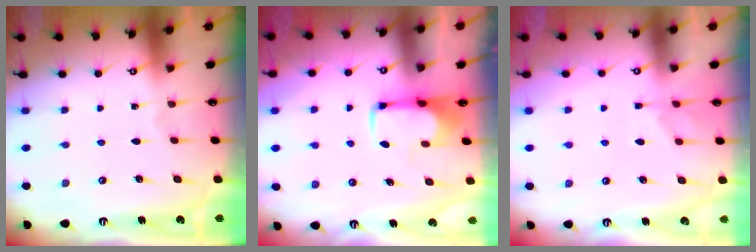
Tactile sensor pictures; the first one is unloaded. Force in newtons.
{"total": 1.8, "press": 1.8, "slide": 0.5}
{"total": 1.5, "press": 1.1, "slide": 1.0}